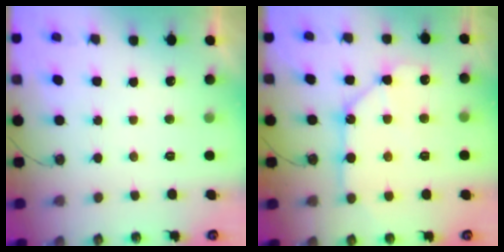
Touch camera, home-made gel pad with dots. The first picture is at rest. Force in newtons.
{"total": 11.2, "press": 11.2, "slide": 1.0}